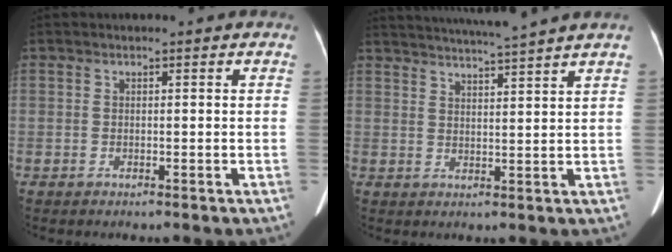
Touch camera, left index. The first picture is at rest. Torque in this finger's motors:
{"motor_torque": [1.03, -1.11, 0.11, 0.10]}